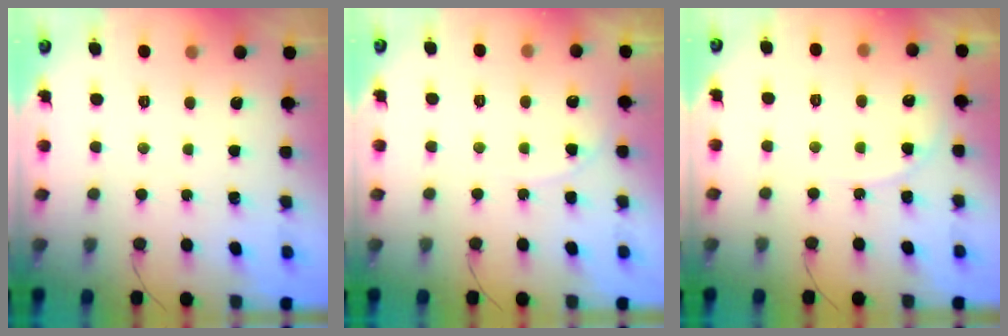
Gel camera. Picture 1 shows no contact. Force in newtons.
{"total": 6.2, "press": 6.2, "slide": 0.7}
{"total": 6.0, "press": 6.0, "slide": 0.5}